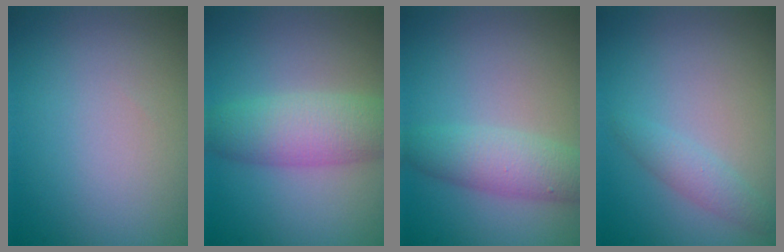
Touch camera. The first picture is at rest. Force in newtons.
{"total": 5.3, "press": 5.3, "slide": 0.0}
{"total": 3.8, "press": 3.8, "slide": 0.1}
{"total": 1.7, "press": 1.7, "slide": 0.0}